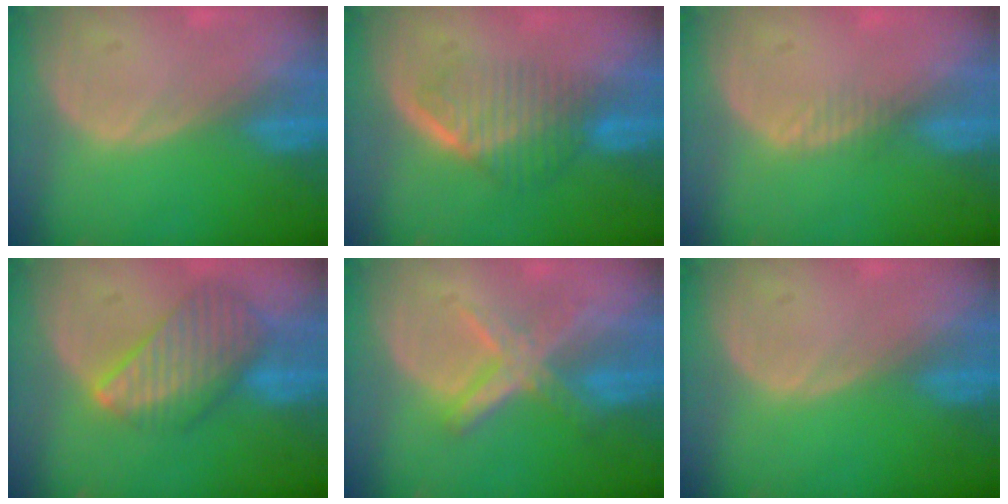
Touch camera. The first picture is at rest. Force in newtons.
{"total": 6.5, "press": 5.9, "slide": 2.9}
{"total": 1.3, "press": 1.1, "slide": 0.7}
{"total": 9.4, "press": 8.2, "slide": 4.6}
{"total": 7.0, "press": 6.1, "slide": 3.4}
{"total": 0.0}